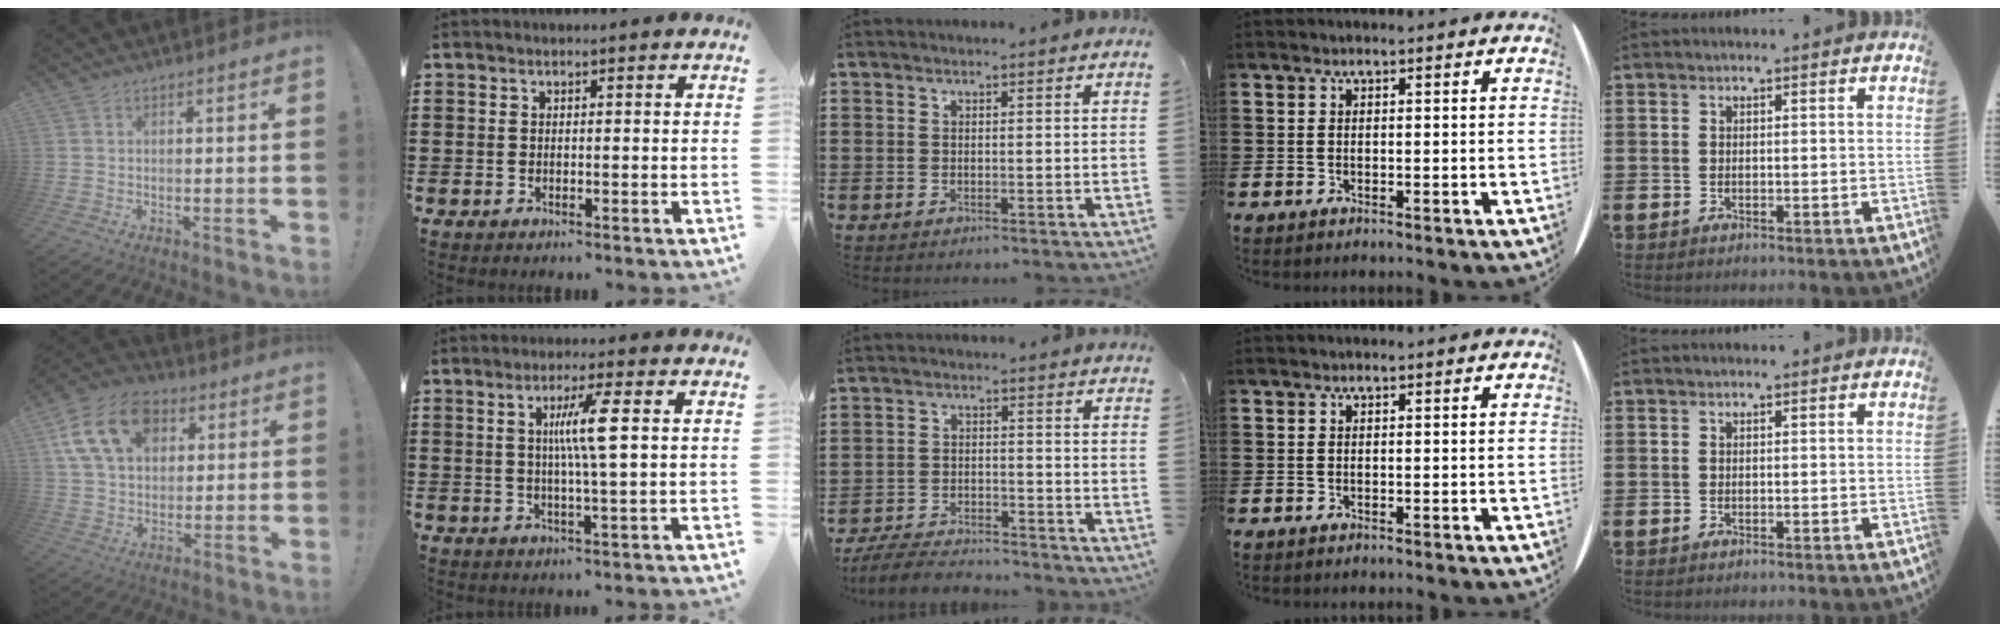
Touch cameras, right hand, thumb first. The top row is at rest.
{"thumb": {"total": 17.1, "force": [6.5, 12.1, 10.1], "torque": [-0.168, -0.016, 0.125]}, "index": {"total": 6.5, "force": [1.3, -0.1, 6.4], "torque": [-0.124, -0.002, 0.014]}, "middle": {"total": 5.7, "force": [-5.5, 0.5, 1.5], "torque": [-0.035, -0.001, -0.108]}}